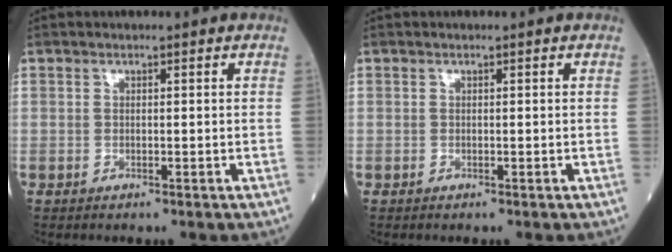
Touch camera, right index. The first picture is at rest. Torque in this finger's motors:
{"motor_torque": [0.01, 0.00, 0.00, 0.00]}